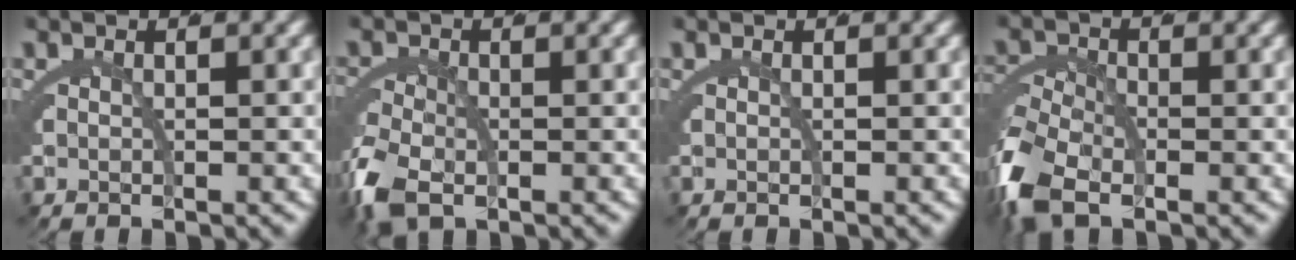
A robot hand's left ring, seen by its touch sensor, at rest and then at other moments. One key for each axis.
{"total": 3.8, "fx": -1.6, "fy": 2.1, "fz": 2.7, "tx": -0.073, "ty": -0.016, "tz": -0.016}
{"total": 0.0}
{"total": 4.3, "fx": -2.1, "fy": 2.3, "fz": 3.0, "tx": -0.078, "ty": -0.015, "tz": -0.028}